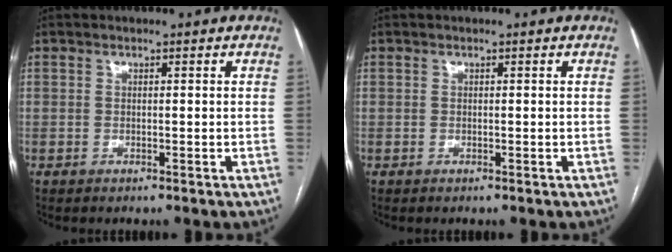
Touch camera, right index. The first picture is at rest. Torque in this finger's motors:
{"motor_torque": [-0.03, 0.07, 0.00, 0.00]}